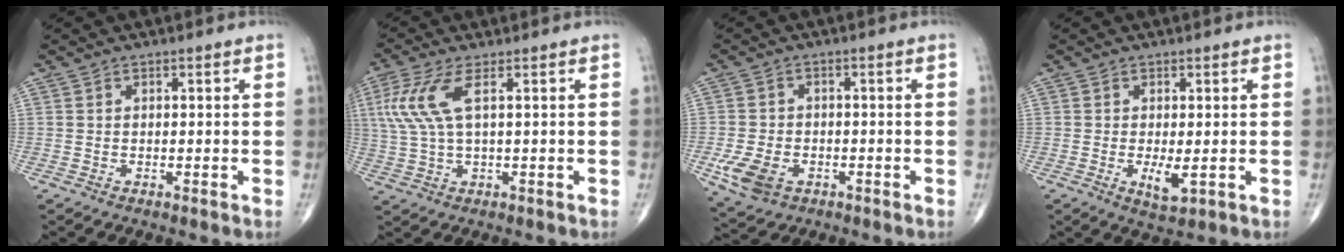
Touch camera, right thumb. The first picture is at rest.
{"total": 8.2, "force": [2.4, 2.5, 7.4], "torque": [-0.207, 0.008, 0.052]}
{"total": 7.4, "force": [-2.8, 5.1, 4.6], "torque": [-0.090, 0.004, -0.046]}
{"total": 3.6, "force": [-0.6, 1.2, 3.3], "torque": [-0.055, -0.010, -0.007]}